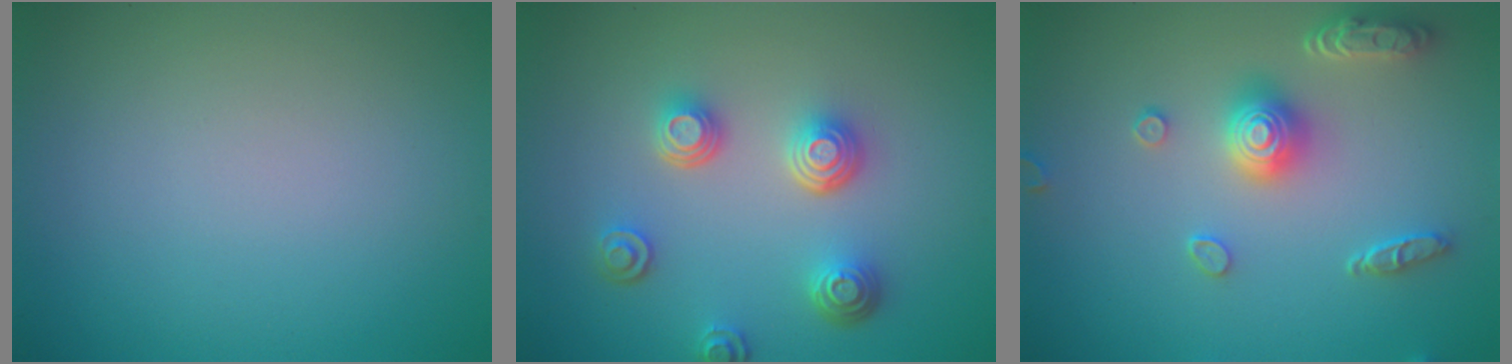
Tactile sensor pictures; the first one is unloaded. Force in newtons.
{"total": 4.3, "press": 3.4, "slide": 2.5}
{"total": 4.3, "press": 3.7, "slide": 2.2}